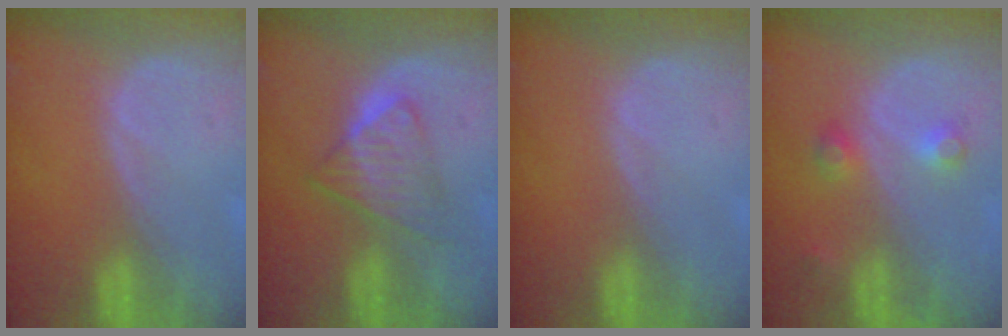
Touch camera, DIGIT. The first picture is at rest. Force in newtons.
{"total": 6.1, "press": 5.2, "slide": 3.1}
{"total": 0.0}
{"total": 3.7, "press": 3.4, "slide": 1.4}